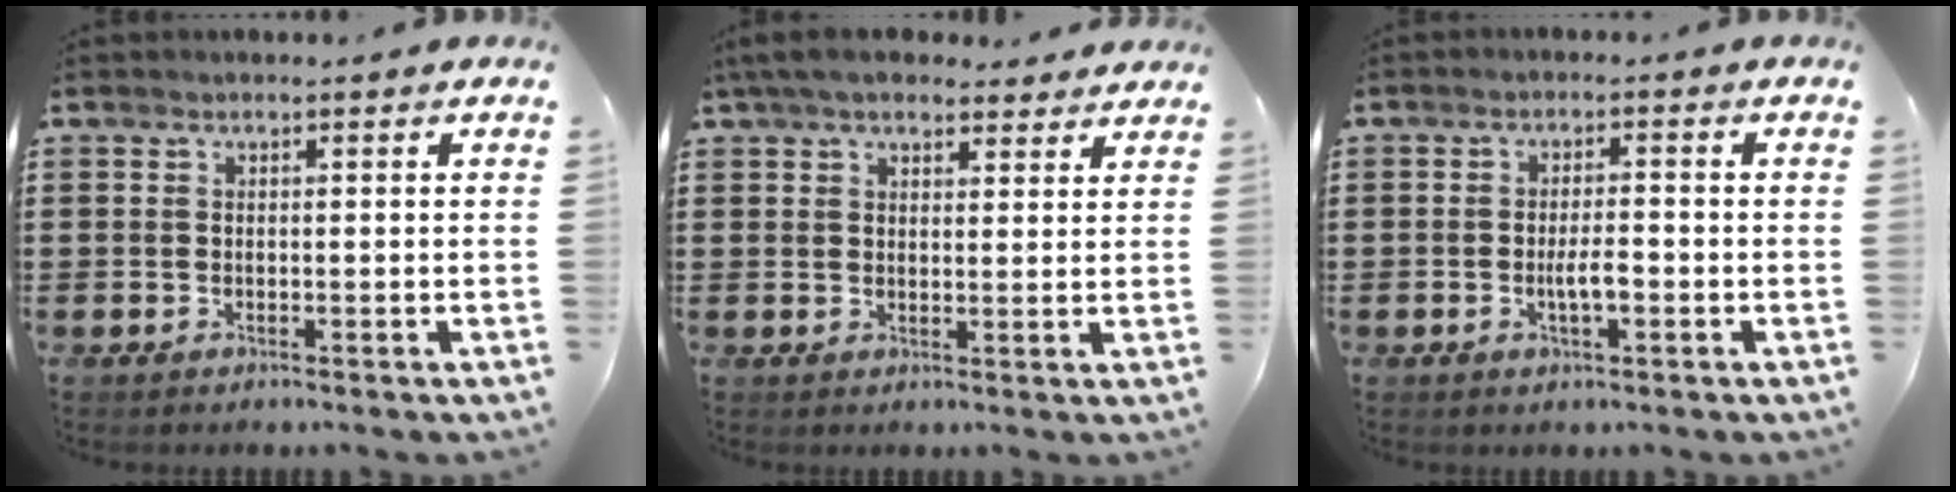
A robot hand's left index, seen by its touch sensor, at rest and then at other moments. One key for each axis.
{"total": 5.5, "fx": 4.8, "fy": 1.5, "fz": 2.3, "tx": -0.060, "ty": -0.005, "tz": 0.090}
{"total": 3.5, "fx": -0.8, "fy": 1.0, "fz": 3.2, "tx": -0.058, "ty": 0.002, "tz": -0.015}